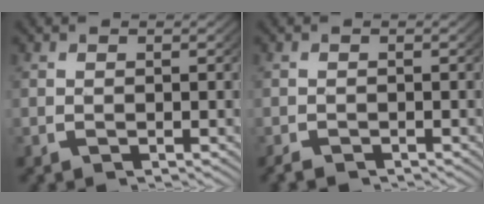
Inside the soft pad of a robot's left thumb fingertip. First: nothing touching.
{"total": 1.1, "force": [-1.0, 0.4, 0.1], "torque": [-0.002, -0.009, -0.019]}